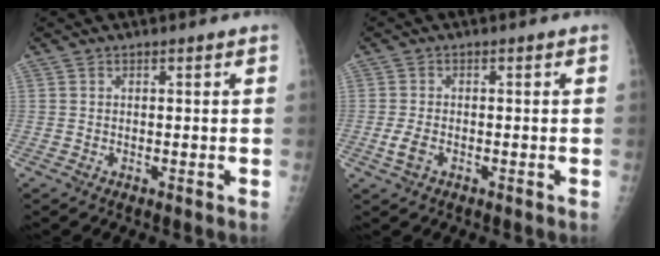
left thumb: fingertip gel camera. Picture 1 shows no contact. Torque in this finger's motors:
{"motor_torque": [0.19, 0.22, -0.01, -0.01, 0.09]}